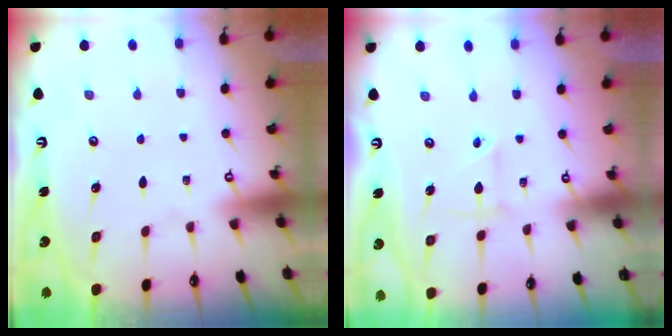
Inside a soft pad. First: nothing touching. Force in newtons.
{"total": 2.7, "press": 2.5, "slide": 1.0}